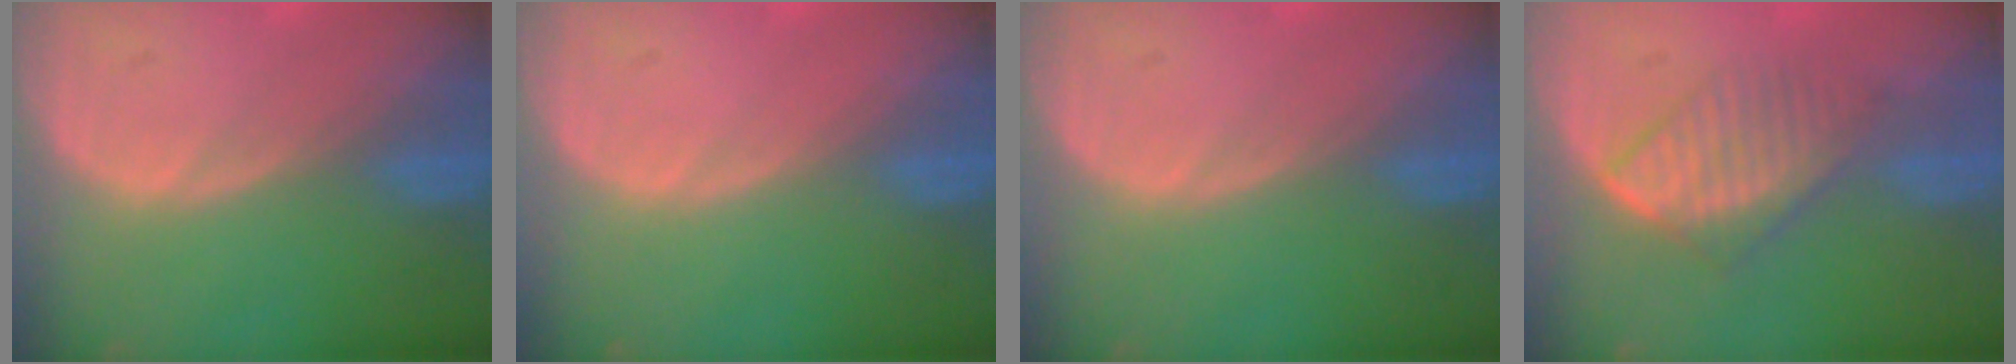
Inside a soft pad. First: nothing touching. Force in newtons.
{"total": 0.0}
{"total": 0.0}
{"total": 5.9, "press": 5.8, "slide": 1.3}